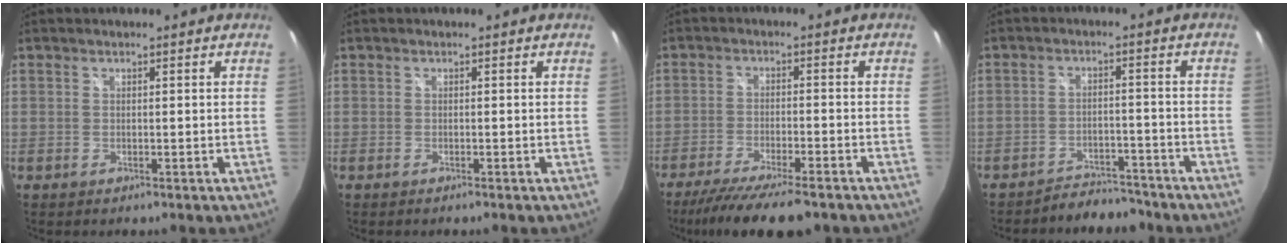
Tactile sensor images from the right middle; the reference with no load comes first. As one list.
[{"total": 0.6, "force": [-0.5, 0.0, 0.3], "torque": [-0.004, -0.001, -0.010]}, {"total": 13.2, "force": [-10.8, 2.2, 7.2], "torque": [-0.149, -0.036, -0.172]}, {"total": 6.5, "force": [-6.1, 2.2, 0.6], "torque": [-0.022, 0.012, -0.082]}]